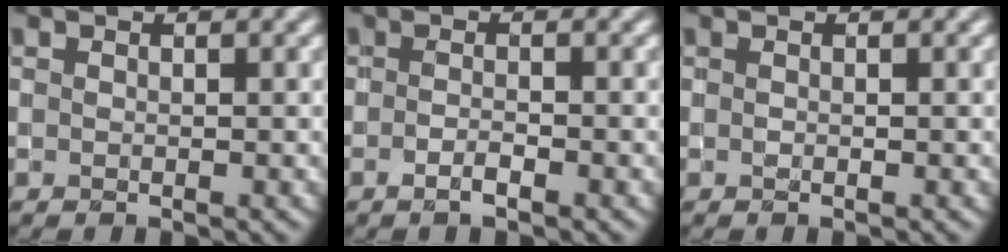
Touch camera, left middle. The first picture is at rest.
{"total": 1.4, "force": [-0.7, 0.3, 1.1], "torque": [-0.020, -0.002, -0.014]}
{"total": 0.0}